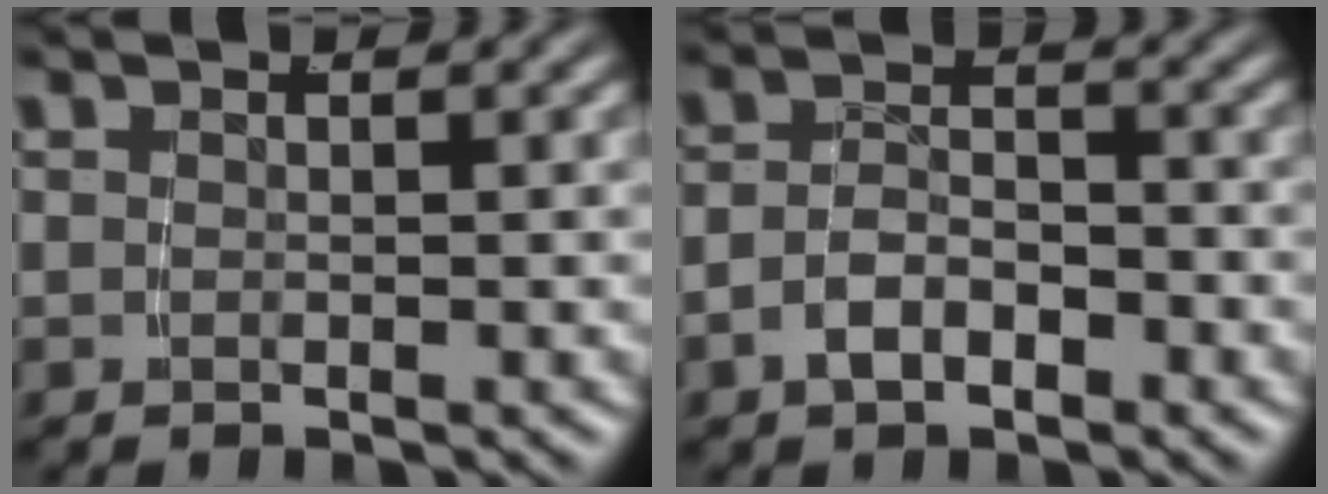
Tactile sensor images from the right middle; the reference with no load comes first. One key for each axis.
{"total": 3.1, "fx": -1.9, "fy": 1.7, "fz": 1.7, "tx": -0.024, "ty": -0.003, "tz": -0.033}